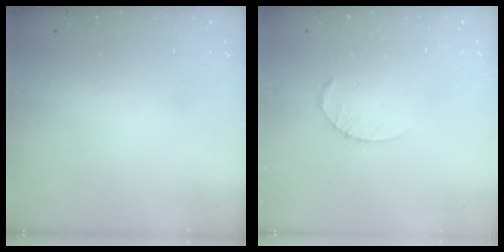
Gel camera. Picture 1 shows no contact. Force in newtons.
{"total": 2.6, "press": 2.6, "slide": 0.4}